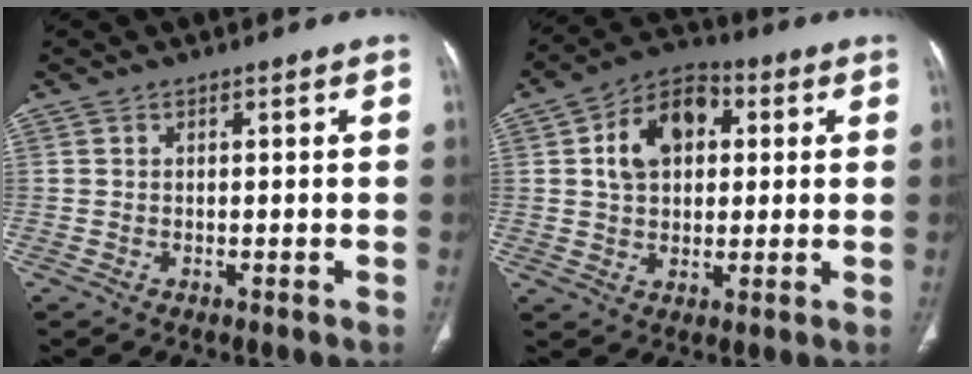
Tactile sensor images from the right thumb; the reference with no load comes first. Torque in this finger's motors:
{"motor_torque": [0.17, 0.18, 0.09, -0.02, 0.08]}